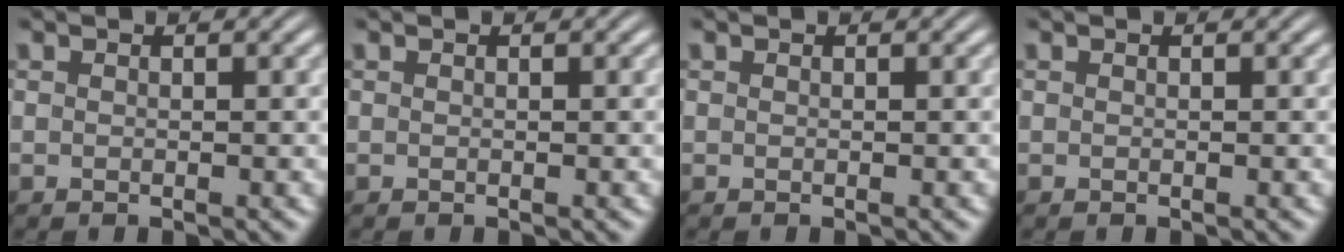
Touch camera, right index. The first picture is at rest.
{"total": 0.0}
{"total": 0.0}
{"total": 0.0}